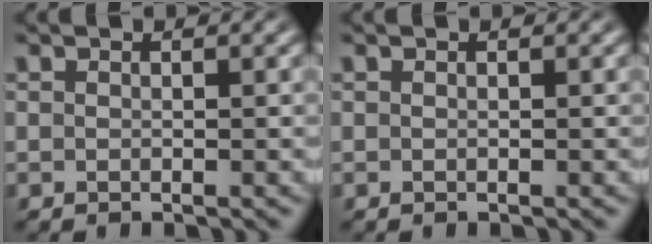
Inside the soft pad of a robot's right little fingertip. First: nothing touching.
{"total": 0.0}